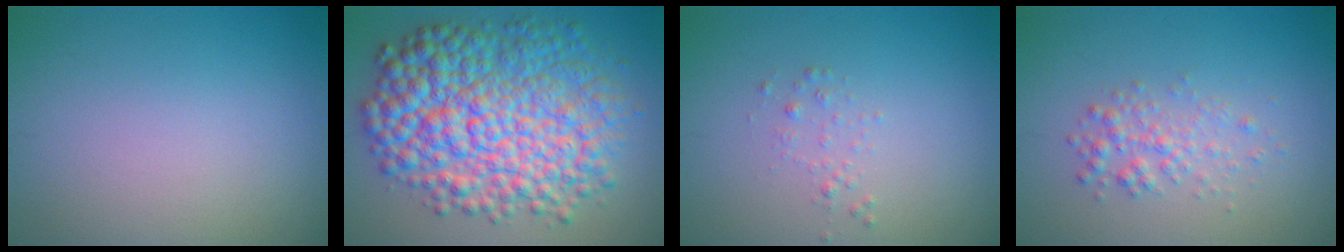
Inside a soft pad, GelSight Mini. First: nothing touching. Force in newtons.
{"total": 11.2, "press": 11.2, "slide": 0.1}
{"total": 0.8, "press": 0.8, "slide": 0.1}
{"total": 1.9, "press": 1.9, "slide": 0.0}